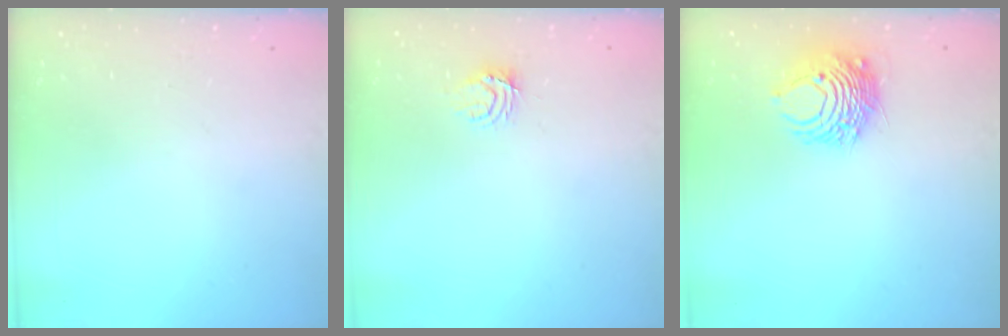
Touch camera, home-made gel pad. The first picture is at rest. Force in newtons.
{"total": 3.9, "press": 3.9, "slide": 0.4}
{"total": 8.1, "press": 8.1, "slide": 0.6}